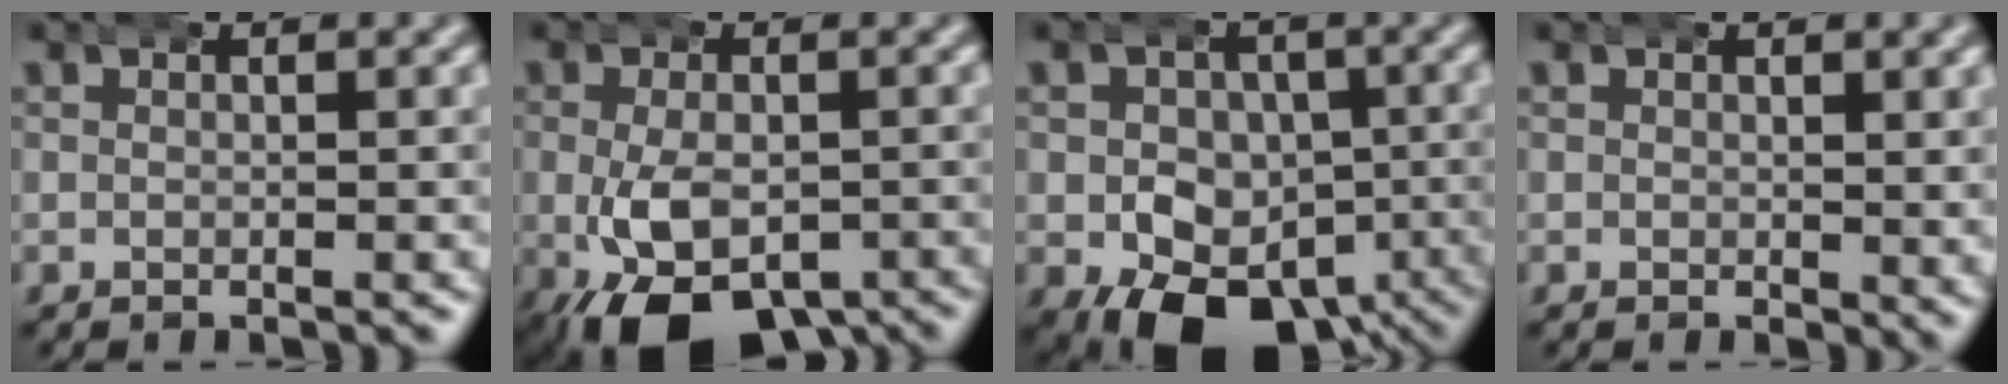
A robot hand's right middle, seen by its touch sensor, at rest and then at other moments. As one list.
[{"total": 8.5, "force": [-4.2, 4.4, 5.9], "torque": [-0.124, -0.033, -0.050]}, {"total": 11.6, "force": [-6.3, 7.8, 5.9], "torque": [-0.092, -0.051, -0.083]}, {"total": 0.8, "force": [0.4, 0.2, 0.6], "torque": [0.000, -0.010, 0.009]}]